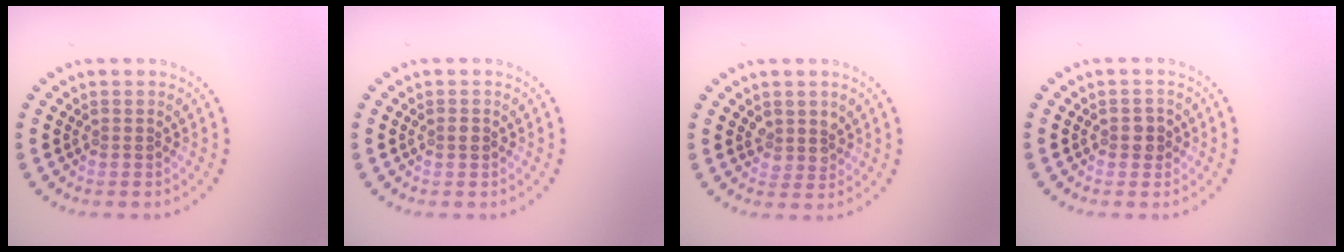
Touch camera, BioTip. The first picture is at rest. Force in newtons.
{"total": 0.9, "press": 0.9, "slide": 0.0}
{"total": 1.7, "press": 1.4, "slide": 0.9}
{"total": 1.4, "press": 1.4, "slide": 0.1}